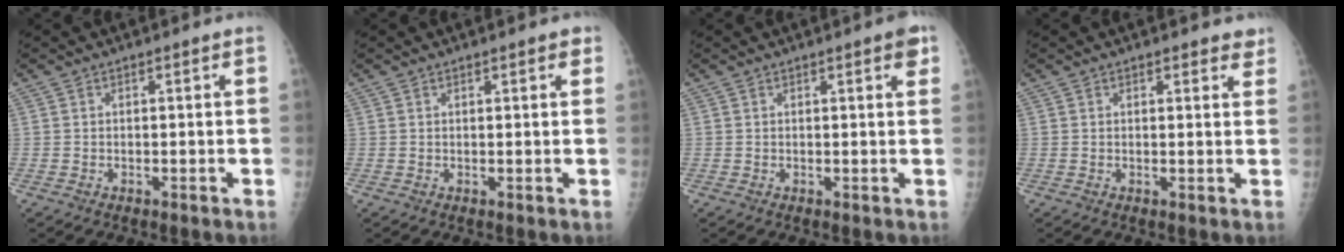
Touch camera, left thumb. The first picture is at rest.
{"total": 1.7, "force": [1.1, 0.6, 1.2], "torque": [-0.010, -0.002, 0.011]}
{"total": 2.6, "force": [1.4, 0.6, 2.1], "torque": [-0.020, -0.002, 0.014]}
{"total": 2.8, "force": [2.2, 1.2, 1.2], "torque": [0.013, -0.007, 0.021]}